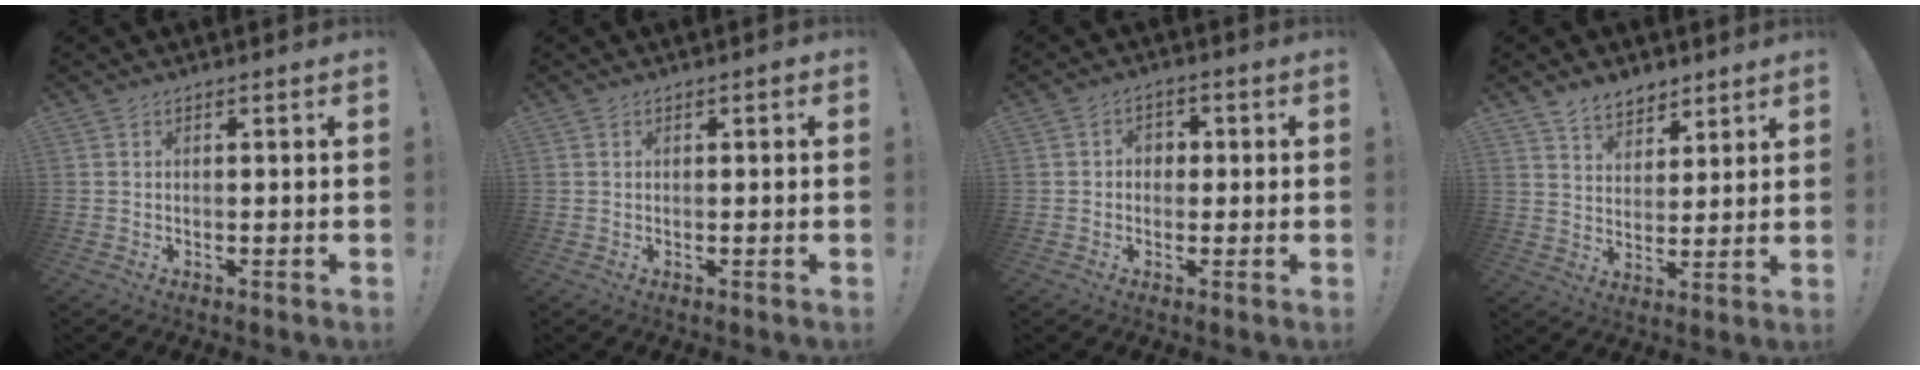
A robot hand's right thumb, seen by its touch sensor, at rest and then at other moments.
{"total": 0.0}
{"total": 3.2, "force": [-0.3, 2.8, 1.5], "torque": [-0.023, 0.004, -0.007]}
{"total": 7.4, "force": [5.8, 4.4, 1.4], "torque": [-0.022, -0.042, 0.112]}